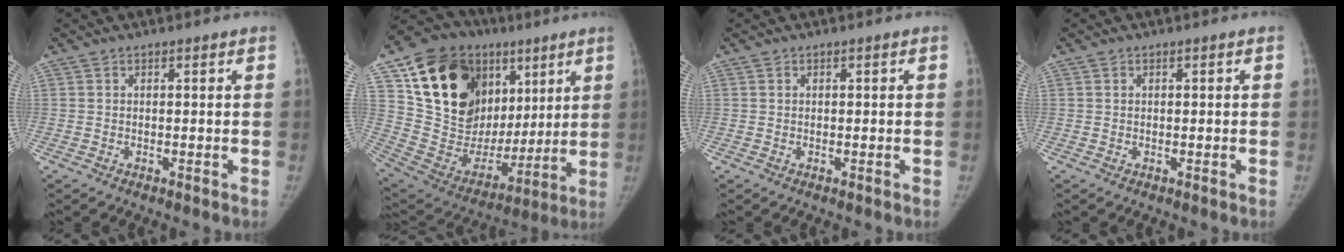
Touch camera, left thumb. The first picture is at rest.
{"total": 29.7, "force": [11.6, 20.5, 18.1], "torque": [-0.275, 0.017, 0.216]}
{"total": 0.0}
{"total": 0.0}